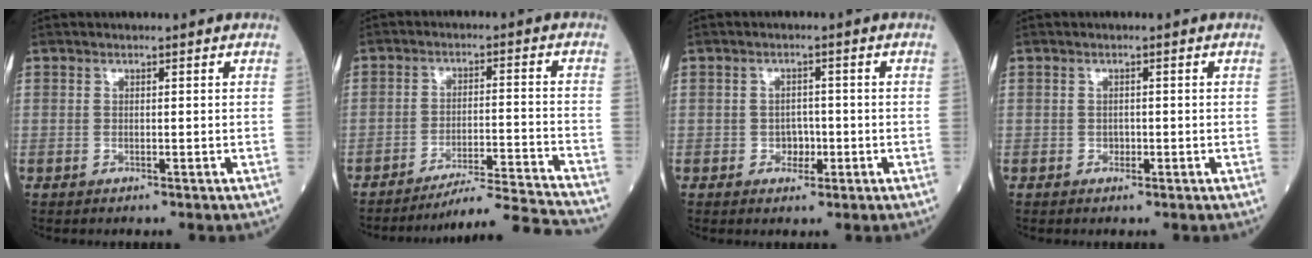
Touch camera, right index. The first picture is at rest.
{"total": 12.8, "force": [-12.3, -3.0, 2.0], "torque": [-0.013, -0.003, -0.191]}
{"total": 2.4, "force": [-0.8, 1.9, 1.4], "torque": [-0.015, 0.005, -0.010]}
{"total": 0.8, "force": [-0.3, 0.7, 0.4], "torque": [-0.004, 0.003, -0.004]}